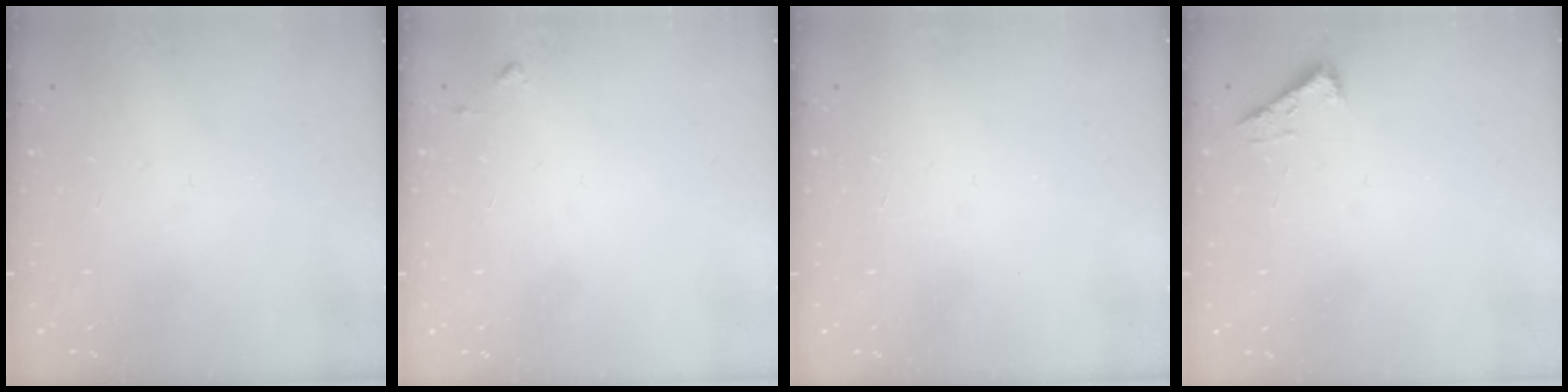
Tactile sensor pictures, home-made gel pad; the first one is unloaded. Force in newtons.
{"total": 5.1, "press": 5.1, "slide": 0.4}
{"total": 1.6, "press": 1.6, "slide": 0.1}
{"total": 2.5, "press": 2.5, "slide": 0.3}